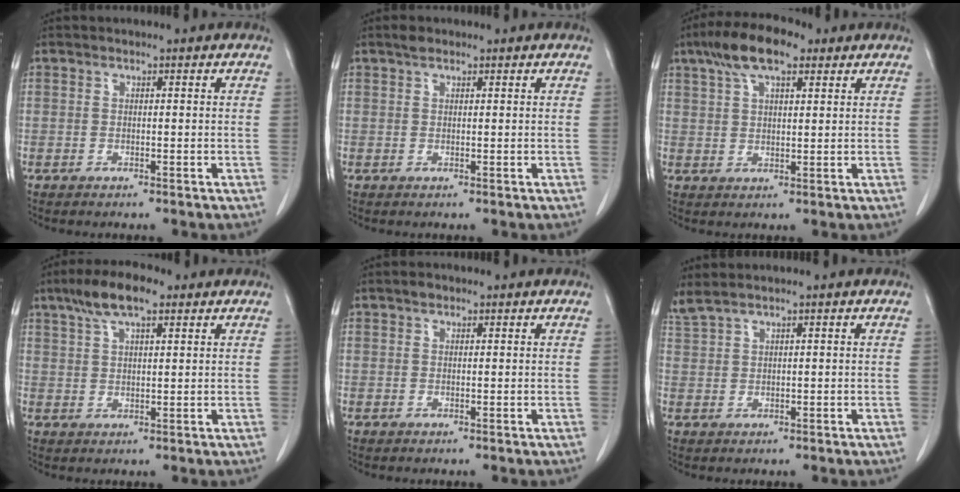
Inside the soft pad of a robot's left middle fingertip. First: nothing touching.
{"total": 1.1, "force": [0.8, 0.5, 0.5], "torque": [-0.012, 0.008, 0.013]}
{"total": 8.8, "force": [5.3, 3.0, 6.3], "torque": [-0.121, 0.025, 0.092]}
{"total": 7.3, "force": [4.6, 2.0, 5.2], "torque": [-0.104, 0.019, 0.081]}
{"total": 0.8, "force": [0.6, 0.5, 0.3], "torque": [-0.006, 0.005, 0.008]}
{"total": 2.3, "force": [2.1, -0.2, 1.1], "torque": [-0.033, 0.018, 0.049]}